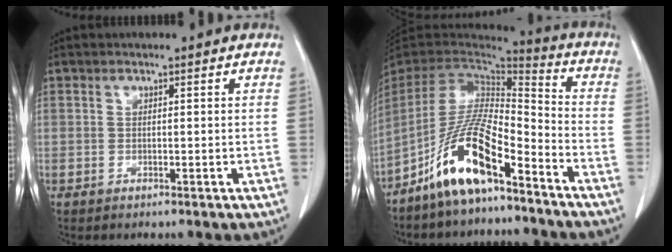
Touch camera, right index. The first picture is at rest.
{"total": 13.4, "force": [-8.4, 2.8, 10.1], "torque": [-0.205, 0.002, -0.157]}